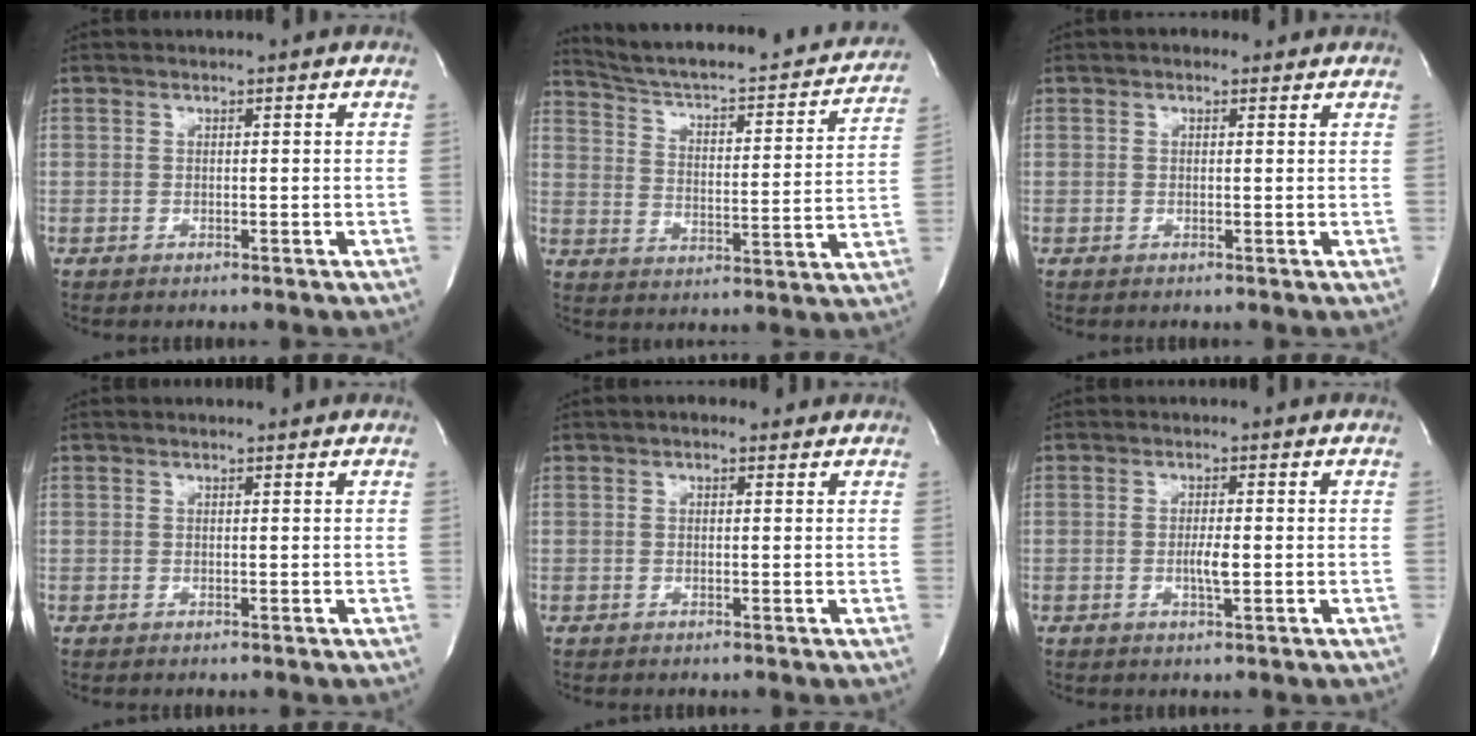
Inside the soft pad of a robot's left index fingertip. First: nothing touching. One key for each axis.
{"total": 24.8, "fx": 22.5, "fy": 4.3, "fz": 9.4, "tx": -0.141, "ty": -0.033, "tz": 0.293}
{"total": 1.8, "fx": 1.2, "fy": 1.0, "fz": 0.8, "tx": -0.016, "ty": 0.015, "tz": 0.011}
{"total": 1.0, "fx": 0.9, "fy": 0.1, "fz": 0.3, "tx": -0.011, "ty": 0.009, "tz": 0.013}
{"total": 2.1, "fx": 1.4, "fy": 1.2, "fz": 1.1, "tx": -0.018, "ty": 0.017, "tz": 0.014}
{"total": 2.5, "fx": -0.5, "fy": 0.3, "fz": 2.4, "tx": -0.049, "ty": -0.003, "tz": -0.008}